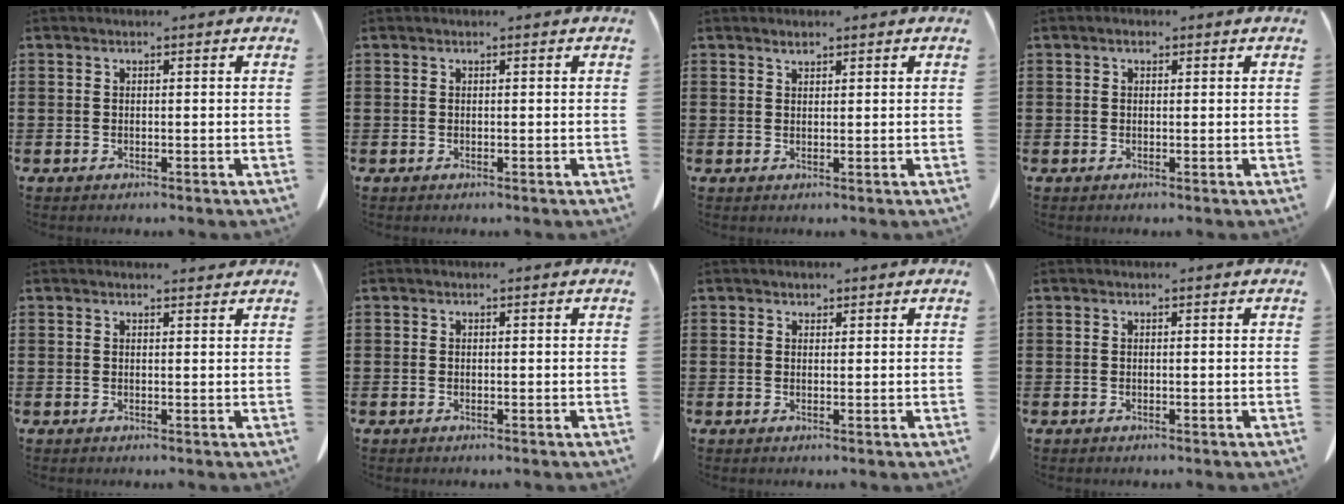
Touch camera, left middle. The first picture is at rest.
{"total": 0.0}
{"total": 1.1, "force": [0.9, 0.4, 0.5], "torque": [-0.010, 0.001, 0.017]}
{"total": 1.1, "force": [0.1, 0.7, 0.8], "torque": [-0.018, 0.006, 0.002]}
{"total": 1.0, "force": [1.0, 0.1, 0.3], "torque": [-0.008, 0.000, 0.018]}
{"total": 0.0}
{"total": 0.9, "force": [0.7, 0.6, 0.0], "torque": [-0.003, 0.002, 0.013]}
{"total": 0.0}